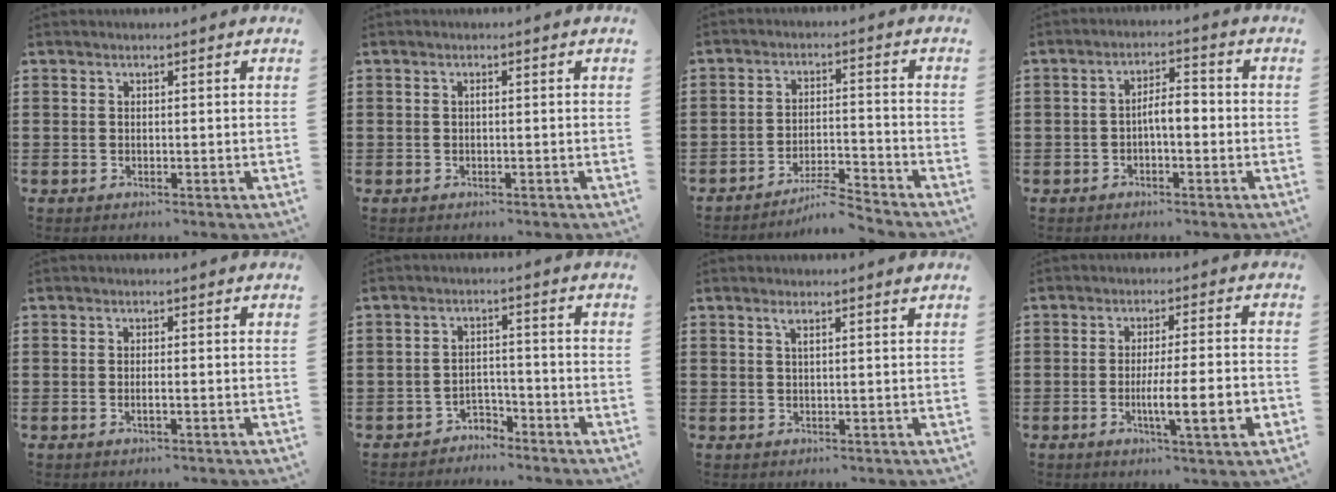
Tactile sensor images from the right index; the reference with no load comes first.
{"total": 0.6, "force": [-0.1, 0.1, 0.5], "torque": [-0.012, -0.004, -0.001]}
{"total": 5.0, "force": [-4.8, 0.1, 1.5], "torque": [-0.027, 0.000, -0.093]}
{"total": 3.9, "force": [-0.8, 1.4, 3.5], "torque": [-0.065, 0.009, -0.018]}
{"total": 1.2, "force": [-0.4, 0.1, 1.1], "torque": [-0.020, -0.003, -0.007]}
{"total": 2.9, "force": [-2.8, 0.7, 0.1], "torque": [-0.011, 0.003, -0.060]}
{"total": 1.6, "force": [0.9, 0.1, 1.3], "torque": [-0.028, 0.000, 0.015]}
{"total": 8.7, "force": [-2.4, 1.1, 8.3], "torque": [-0.142, -0.010, -0.040]}